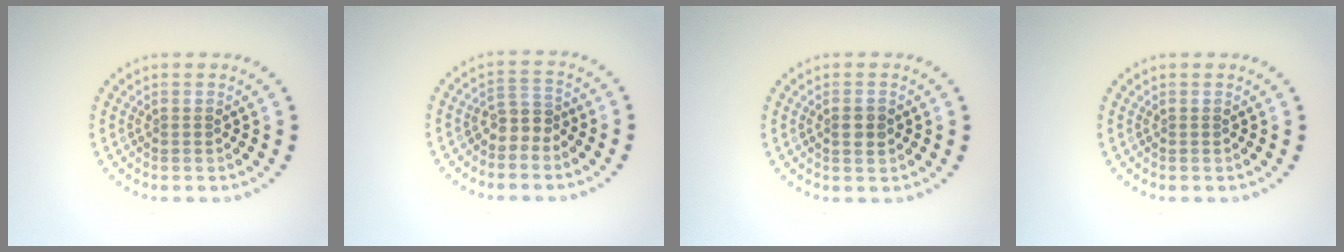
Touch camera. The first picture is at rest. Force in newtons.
{"total": 1.9, "press": 1.6, "slide": 1.1}
{"total": 1.5, "press": 1.4, "slide": 0.3}
{"total": 0.0}